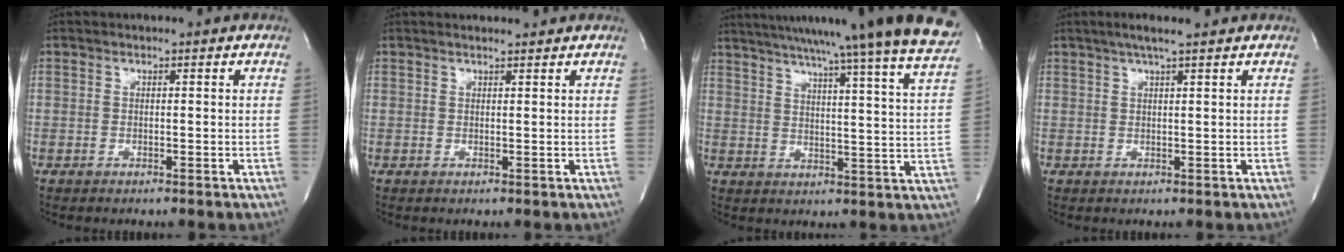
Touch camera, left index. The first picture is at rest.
{"total": 1.9, "force": [1.8, 0.1, 0.3], "torque": [-0.010, 0.009, 0.027]}
{"total": 30.1, "force": [26.4, -0.6, 14.4], "torque": [-0.218, -0.063, 0.329]}
{"total": 4.5, "force": [3.4, 0.0, 2.9], "torque": [-0.052, 0.017, 0.058]}